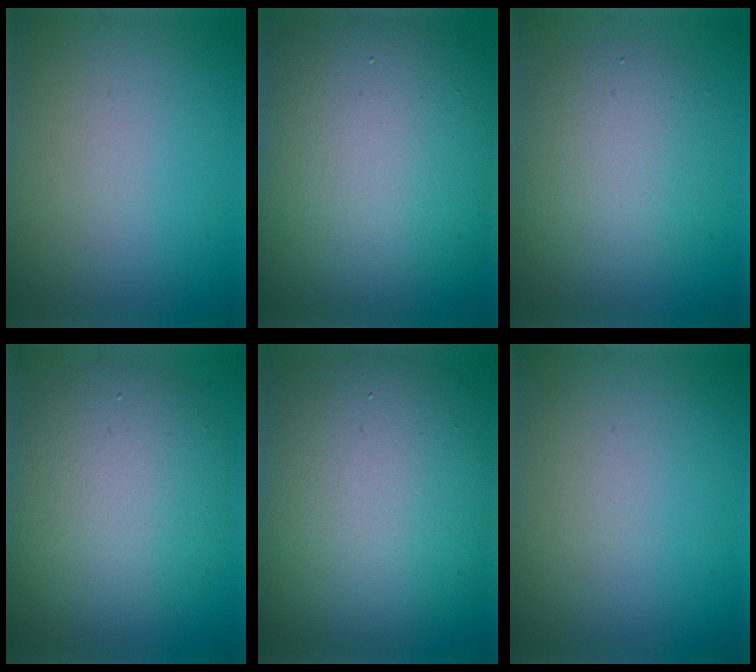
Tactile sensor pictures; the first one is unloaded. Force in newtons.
{"total": 15.9, "press": 15.9, "slide": 0.8}
{"total": 5.3, "press": 5.3, "slide": 0.0}
{"total": 8.8, "press": 8.8, "slide": 0.6}
{"total": 13.5, "press": 13.5, "slide": 0.3}
{"total": 0.0}